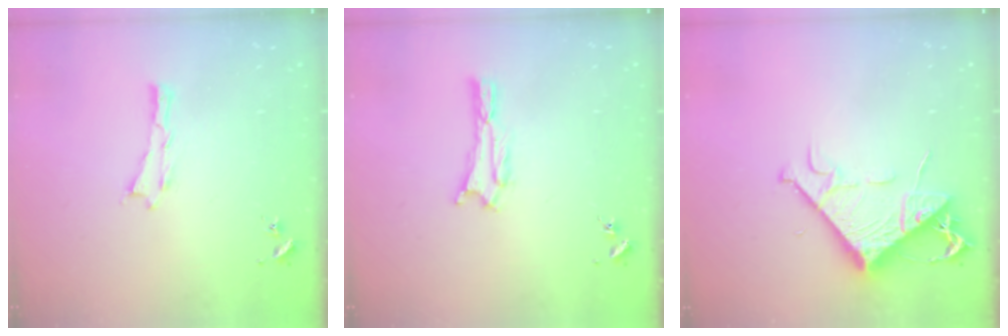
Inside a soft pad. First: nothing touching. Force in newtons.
{"total": 1.7, "press": 1.7, "slide": 0.3}
{"total": 8.1, "press": 8.1, "slide": 1.1}